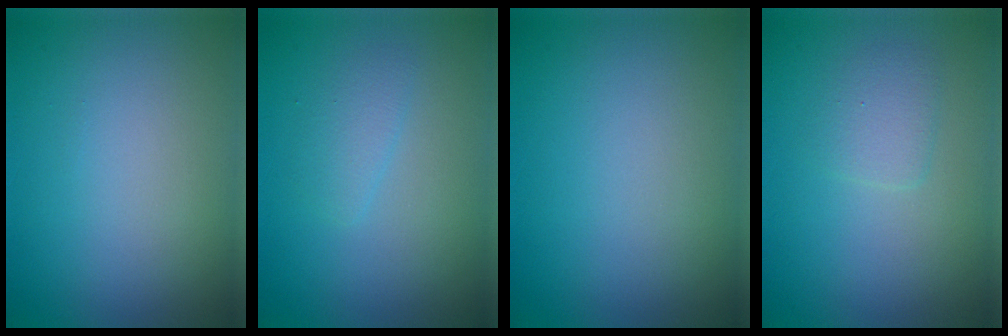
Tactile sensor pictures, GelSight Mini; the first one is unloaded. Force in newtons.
{"total": 1.4, "press": 1.4, "slide": 0.1}
{"total": 0.0}
{"total": 1.6, "press": 1.6, "slide": 0.1}